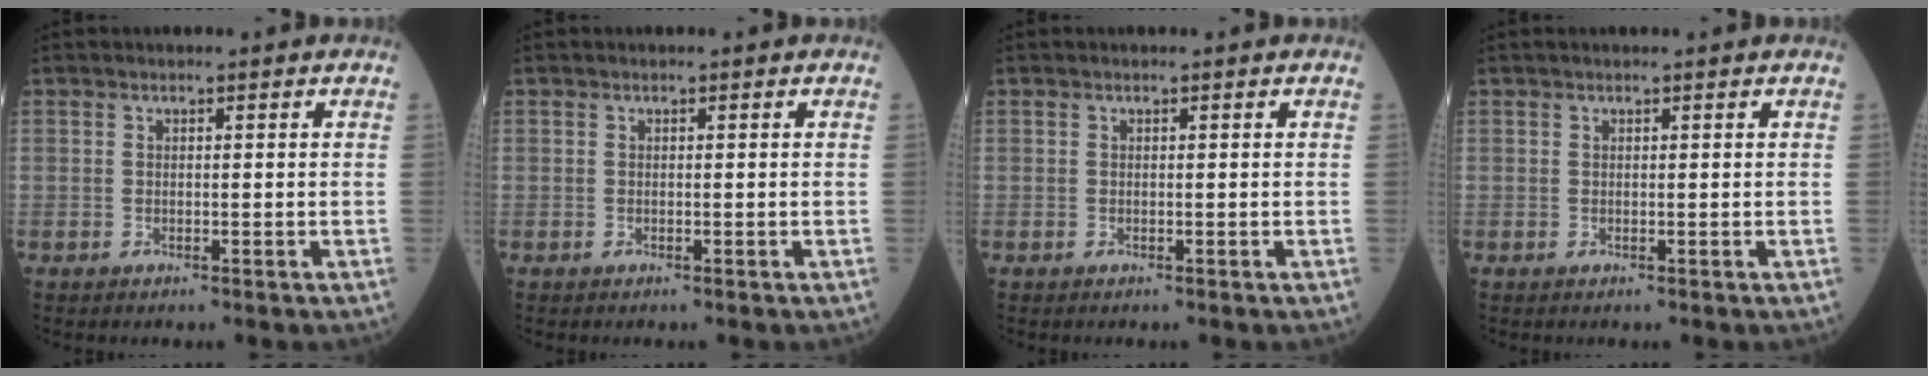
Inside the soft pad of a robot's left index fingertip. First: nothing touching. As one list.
[{"total": 0.0}, {"total": 0.0}, {"total": 0.0}]